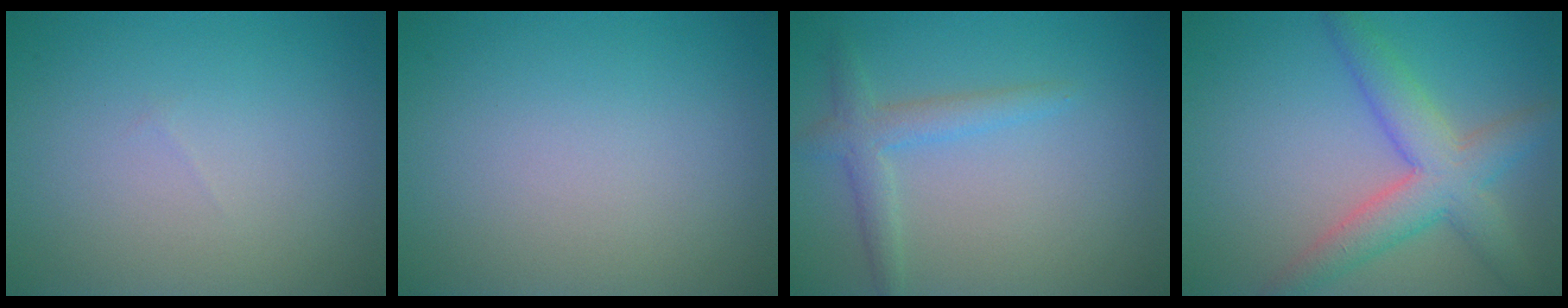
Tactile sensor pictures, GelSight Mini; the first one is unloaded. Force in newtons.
{"total": 0.0}
{"total": 2.5, "press": 2.5, "slide": 0.1}
{"total": 5.5, "press": 5.4, "slide": 0.3}